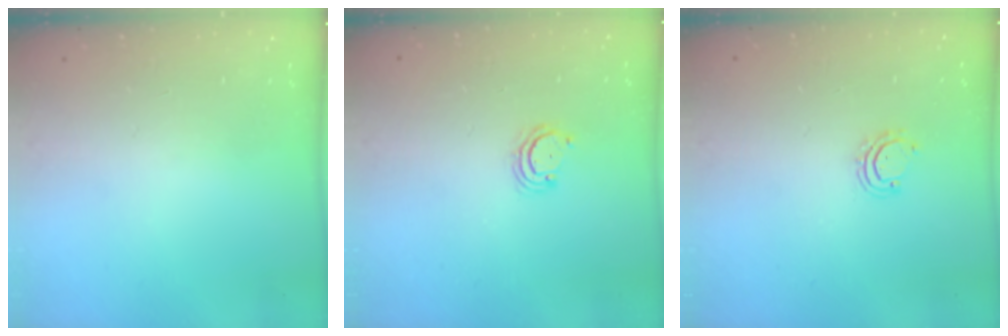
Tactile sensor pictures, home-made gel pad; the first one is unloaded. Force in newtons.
{"total": 2.9, "press": 2.9, "slide": 0.3}
{"total": 3.2, "press": 3.1, "slide": 0.2}